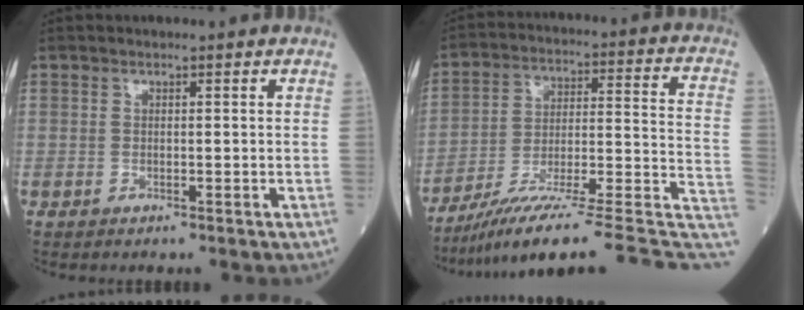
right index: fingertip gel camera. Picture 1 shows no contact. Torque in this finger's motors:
{"motor_torque": [-0.86, -1.14, 0.05, 0.09]}